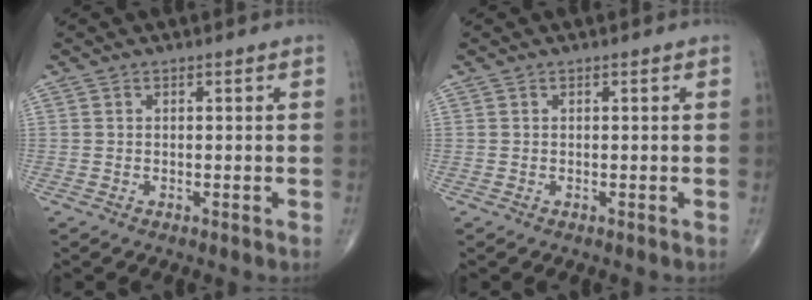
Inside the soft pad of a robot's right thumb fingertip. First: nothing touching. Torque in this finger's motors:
{"motor_torque": [0.00, 0.00, 0.07, 0.03, 0.00]}